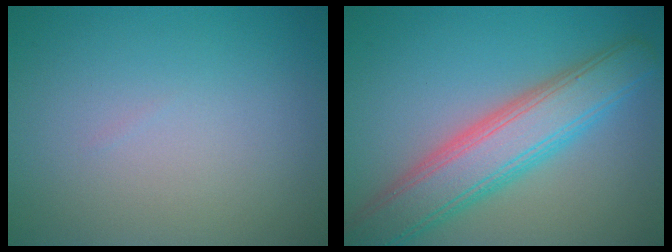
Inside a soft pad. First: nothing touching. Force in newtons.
{"total": 7.2, "press": 7.2, "slide": 0.3}